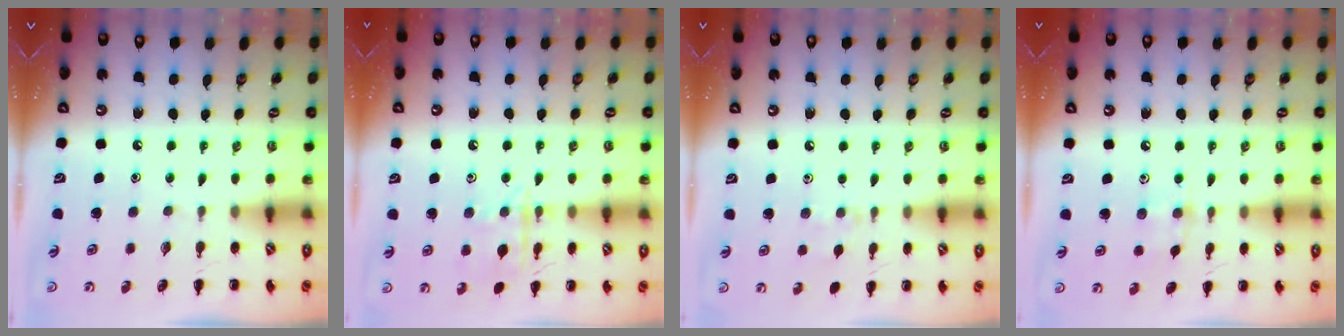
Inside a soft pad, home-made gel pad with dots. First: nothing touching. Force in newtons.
{"total": 11.1, "press": 11.1, "slide": 0.5}
{"total": 5.5, "press": 5.1, "slide": 1.9}
{"total": 4.3, "press": 4.2, "slide": 1.2}